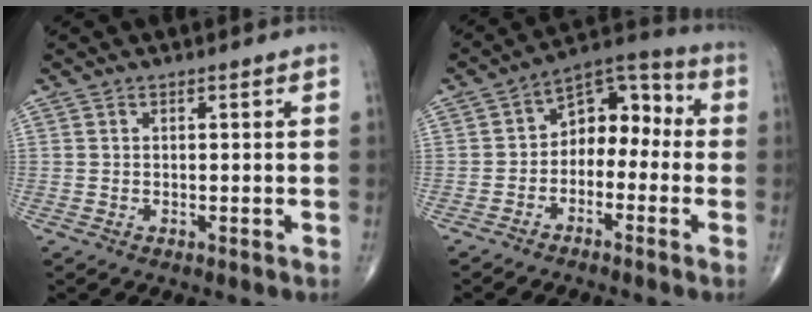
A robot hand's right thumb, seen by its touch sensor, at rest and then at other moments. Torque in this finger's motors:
{"motor_torque": [-0.16, 0.12, 0.64, 0.05, 0.07]}